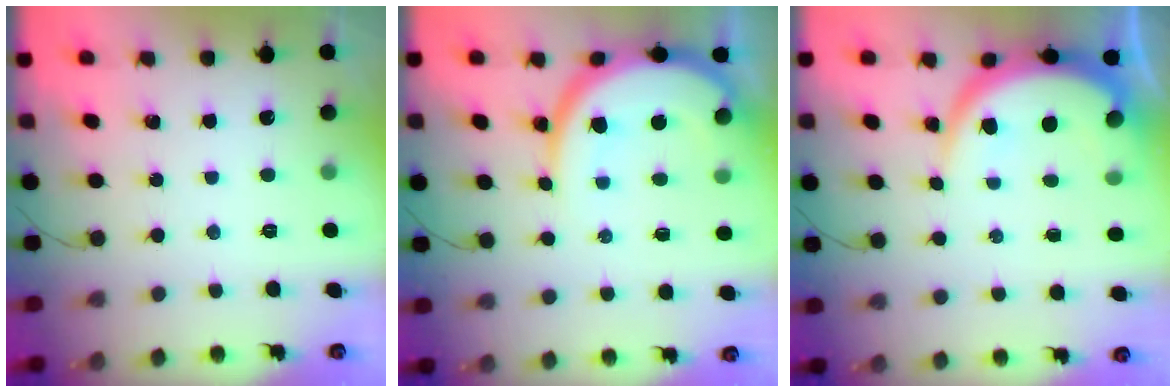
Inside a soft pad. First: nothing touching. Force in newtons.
{"total": 12.2, "press": 12.2, "slide": 1.0}
{"total": 9.9, "press": 9.9, "slide": 0.8}